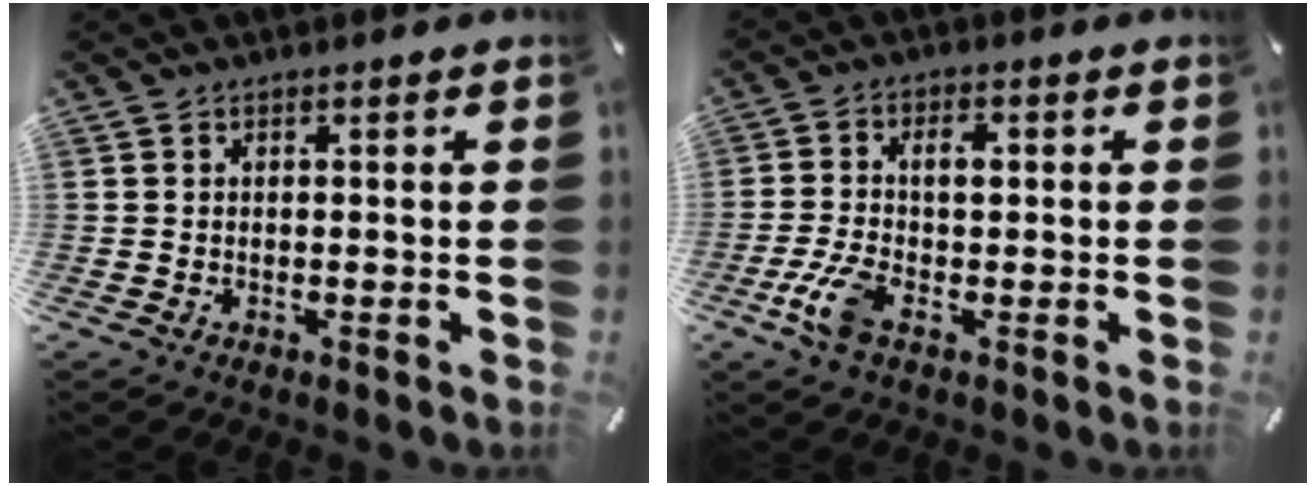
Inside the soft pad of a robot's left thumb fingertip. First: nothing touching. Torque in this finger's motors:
{"motor_torque": [0.00, 0.40, 0.25, 0.12, 0.09]}